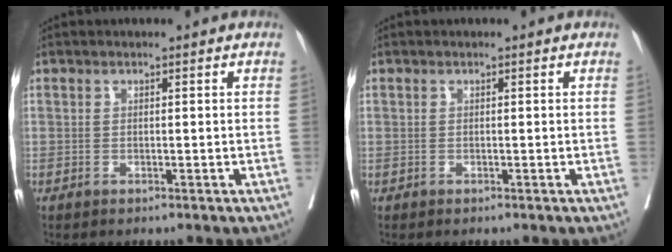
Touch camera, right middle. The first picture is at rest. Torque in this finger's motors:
{"motor_torque": [-0.23, -0.66, -0.03, 0.00]}